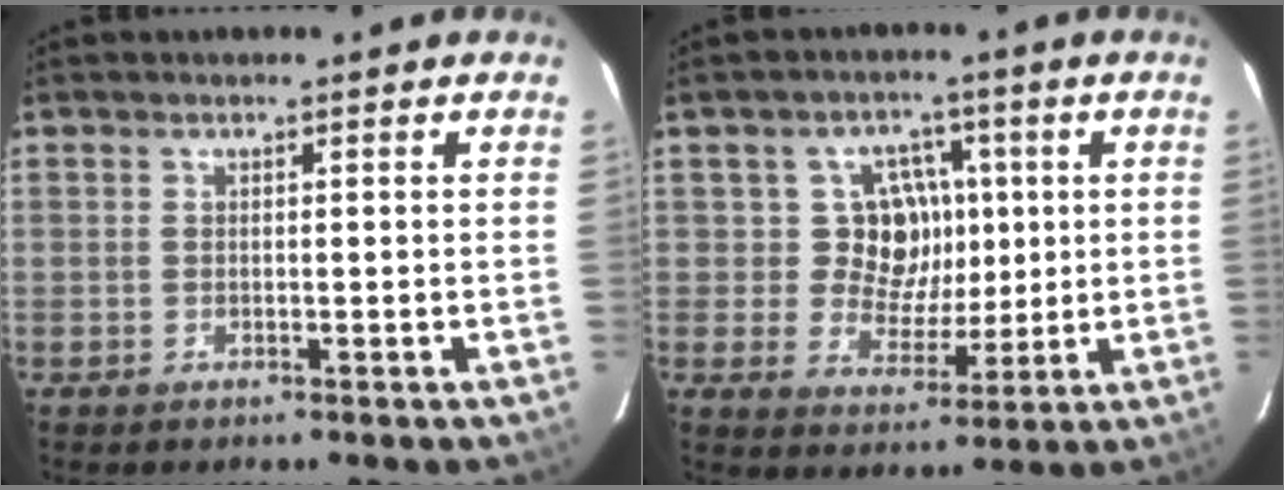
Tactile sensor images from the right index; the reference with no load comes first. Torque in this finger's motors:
{"motor_torque": [0.24, 0.11, 0.15, 0.03]}